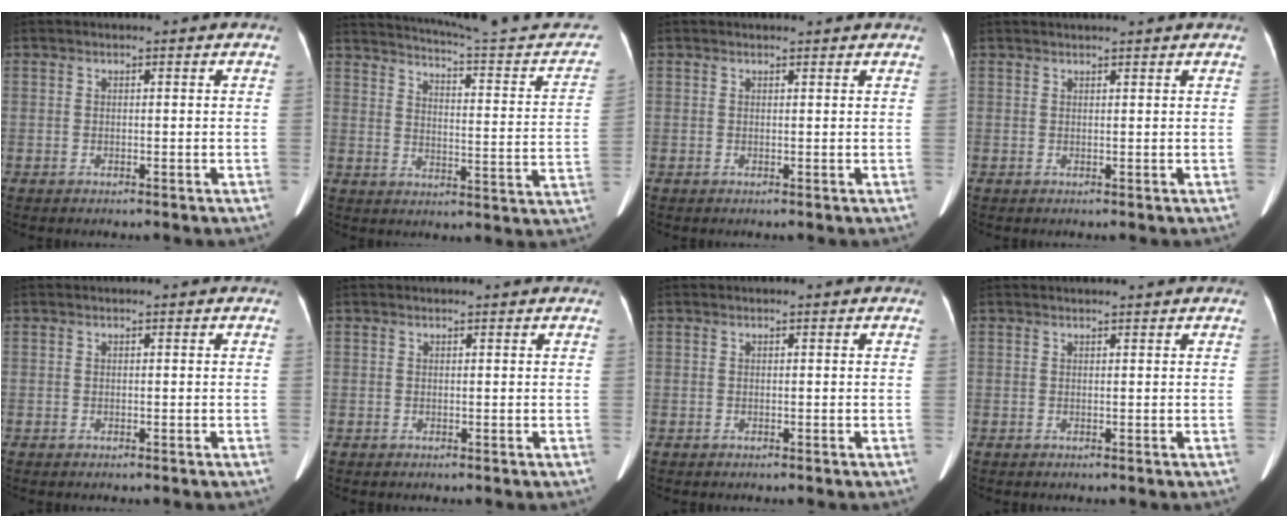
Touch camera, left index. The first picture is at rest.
{"total": 22.7, "force": [21.1, 1.1, 8.3], "torque": [-0.116, -0.059, 0.259]}
{"total": 2.4, "force": [2.3, 0.2, 0.6], "torque": [-0.010, 0.011, 0.025]}
{"total": 4.3, "force": [4.0, -0.2, 1.6], "torque": [-0.016, 0.027, 0.049]}
{"total": 0.0}
{"total": 1.2, "force": [1.2, 0.1, 0.3], "torque": [-0.009, 0.008, 0.014]}
{"total": 0.0}
{"total": 1.9, "force": [1.8, -0.4, 0.5], "torque": [-0.008, 0.009, 0.027]}